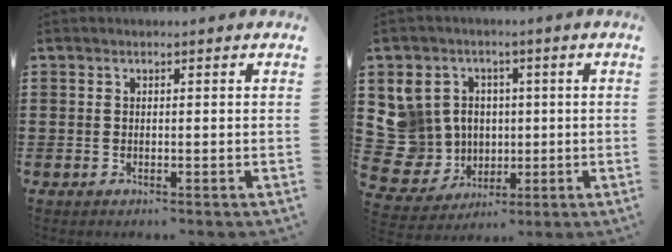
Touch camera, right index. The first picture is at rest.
{"total": 9.8, "force": [1.4, 9.4, 2.2], "torque": [-0.123, -0.002, 0.032]}